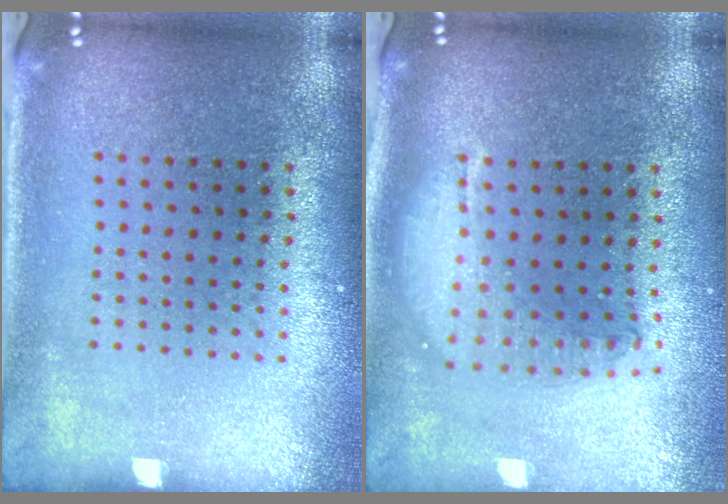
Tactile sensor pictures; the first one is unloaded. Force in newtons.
{"total": 1.8, "press": 1.6, "slide": 1.0}